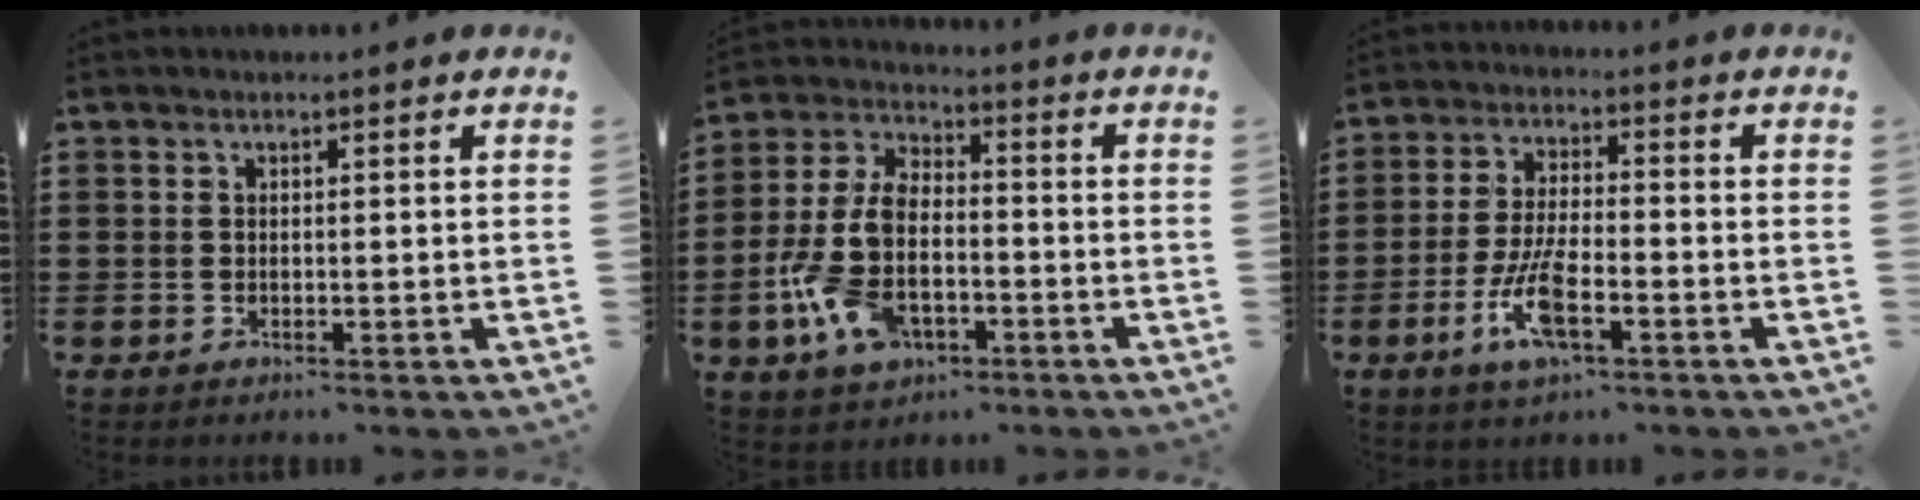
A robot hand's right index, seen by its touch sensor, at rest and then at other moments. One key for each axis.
{"total": 10.5, "fx": -2.8, "fy": 6.1, "fz": 8.1, "tx": -0.206, "ty": -0.007, "tz": -0.057}
{"total": 8.3, "fx": -3.5, "fy": 2.5, "fz": 7.1, "tx": -0.161, "ty": -0.013, "tz": -0.067}